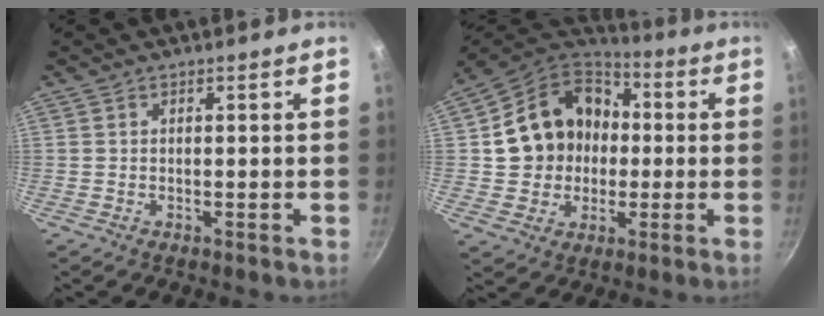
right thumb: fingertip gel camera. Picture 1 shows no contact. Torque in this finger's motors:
{"motor_torque": [0.92, 3.16, 0.79, -0.61, 0.14]}